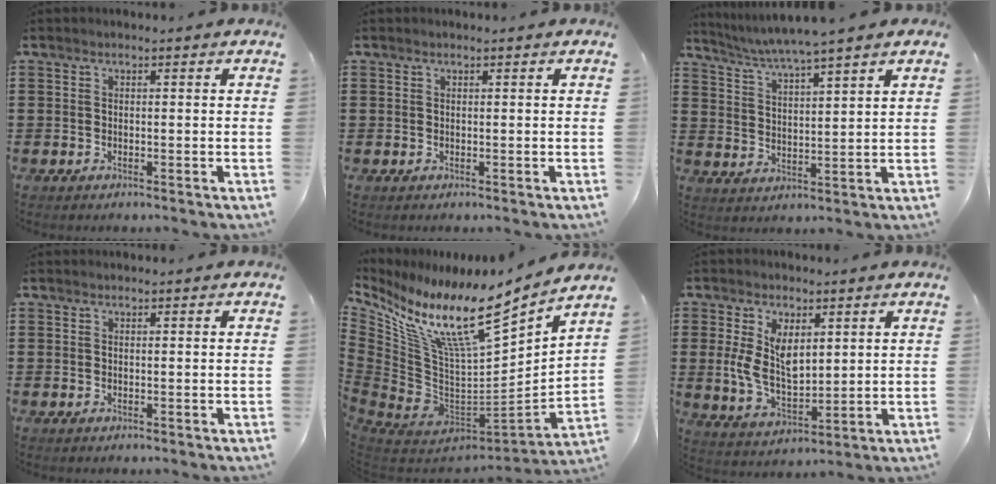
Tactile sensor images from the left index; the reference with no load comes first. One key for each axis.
{"total": 0.0}
{"total": 4.6, "fx": 4.1, "fy": -0.9, "fz": 1.9, "tx": -0.053, "ty": -0.024, "tz": 0.067}
{"total": 0.0}
{"total": 13.8, "fx": 9.8, "fy": 2.8, "fz": 9.3, "tx": -0.192, "ty": -0.081, "tz": 0.165}
{"total": 8.0, "fx": 2.3, "fy": 4.6, "fz": 6.2, "tx": -0.133, "ty": 0.002, "tz": 0.040}